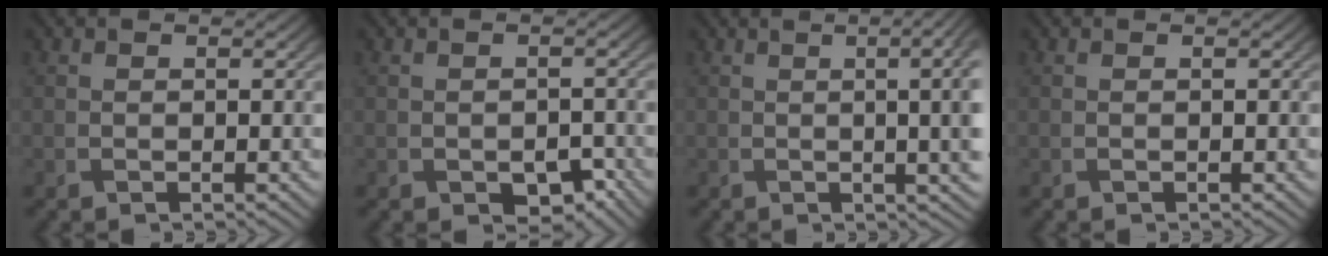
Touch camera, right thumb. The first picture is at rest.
{"total": 3.6, "force": [-1.9, 2.2, 2.2], "torque": [-0.029, -0.010, -0.022]}
{"total": 10.3, "force": [1.2, 3.8, 9.5], "torque": [-0.086, 0.025, 0.005]}
{"total": 0.0}